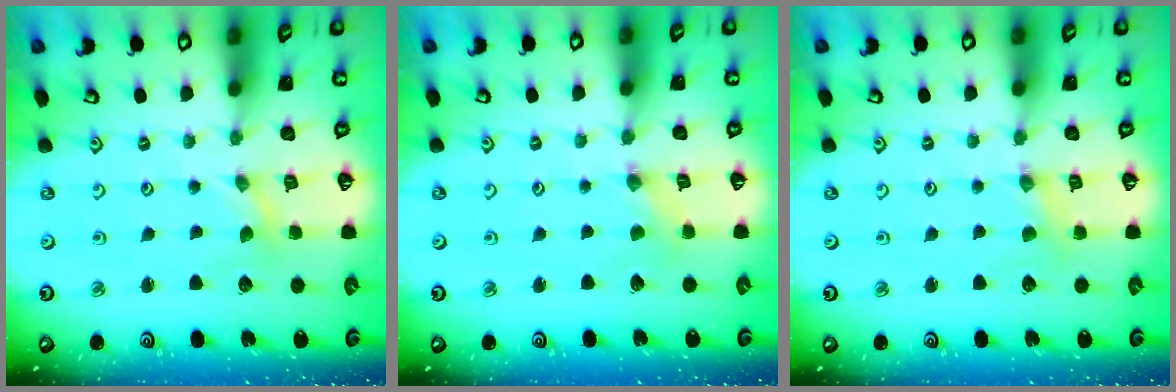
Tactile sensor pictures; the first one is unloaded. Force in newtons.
{"total": 1.1, "press": 1.1, "slide": 0.2}
{"total": 2.5, "press": 2.5, "slide": 0.3}